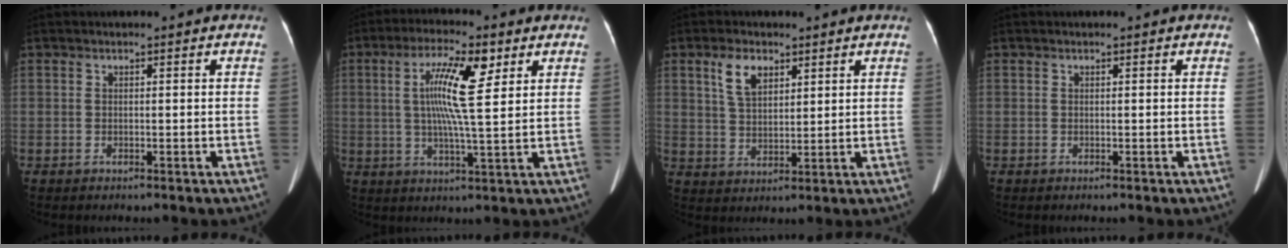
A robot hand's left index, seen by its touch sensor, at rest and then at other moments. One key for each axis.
{"total": 9.6, "fx": 2.5, "fy": 0.7, "fz": 9.2, "tx": -0.166, "ty": 0.001, "tz": 0.044}
{"total": 5.0, "fx": 2.6, "fy": 2.6, "fz": 3.3, "tx": -0.068, "ty": 0.003, "tz": 0.060}
{"total": 0.0}